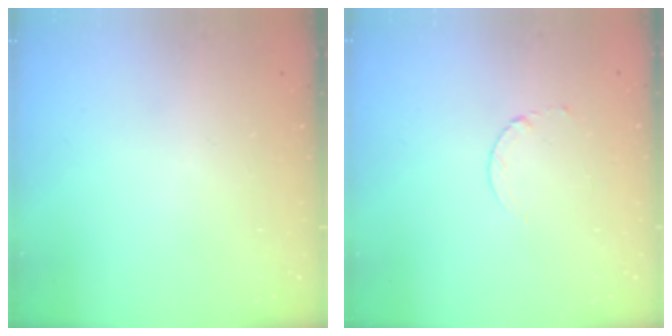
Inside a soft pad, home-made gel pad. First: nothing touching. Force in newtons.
{"total": 2.6, "press": 2.6, "slide": 0.3}